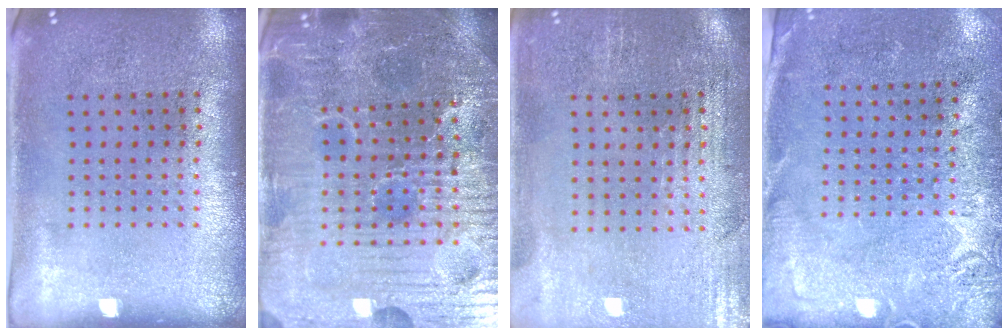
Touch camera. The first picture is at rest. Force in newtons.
{"total": 5.8, "press": 5.6, "slide": 1.8}
{"total": 0.6, "press": 0.5, "slide": 0.3}
{"total": 2.6, "press": 2.4, "slide": 1.1}